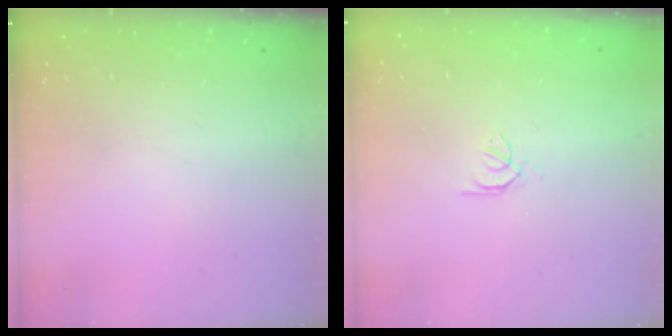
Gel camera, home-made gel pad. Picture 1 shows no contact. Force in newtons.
{"total": 0.5, "press": 0.4, "slide": 0.3}